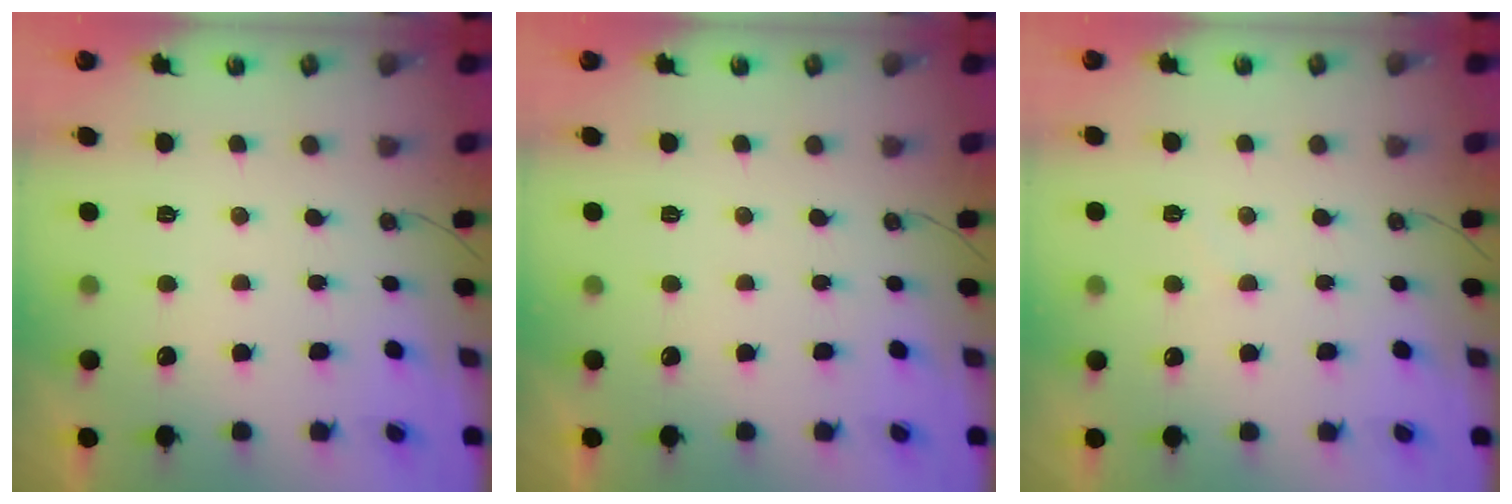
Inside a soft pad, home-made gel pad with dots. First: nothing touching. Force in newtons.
{"total": 0.0}
{"total": 3.9, "press": 3.8, "slide": 0.5}